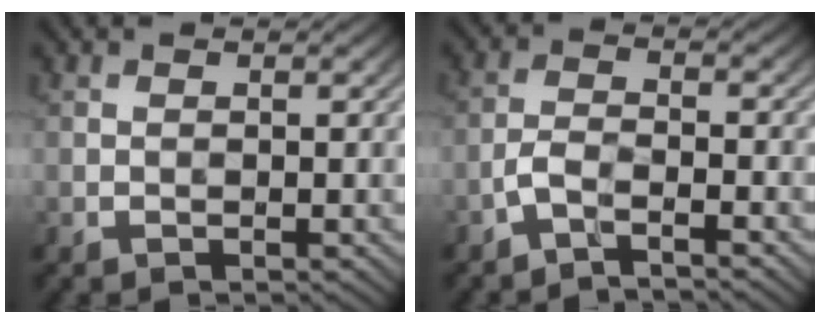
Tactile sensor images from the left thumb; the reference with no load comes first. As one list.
[{"total": 3.2, "force": [-2.4, 0.7, 2.0], "torque": [-0.044, 0.003, -0.057]}]